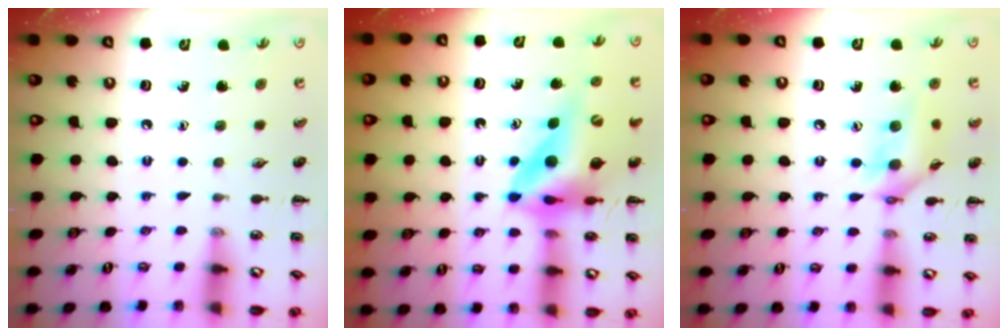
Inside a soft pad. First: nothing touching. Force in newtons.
{"total": 13.1, "press": 12.4, "slide": 4.1}
{"total": 12.1, "press": 11.9, "slide": 2.3}